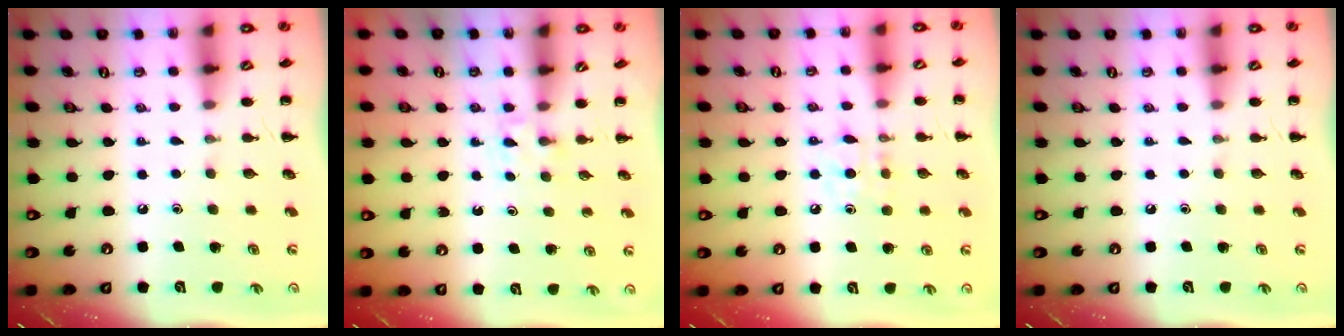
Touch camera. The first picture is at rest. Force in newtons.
{"total": 2.2, "press": 2.0, "slide": 0.9}
{"total": 7.4, "press": 7.2, "slide": 1.8}
{"total": 0.0}